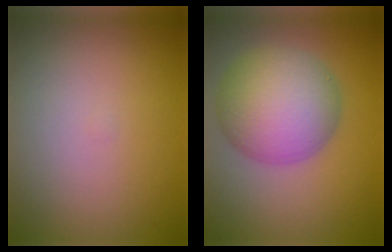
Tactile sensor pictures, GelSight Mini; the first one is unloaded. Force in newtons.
{"total": 8.4, "press": 8.4, "slide": 0.5}